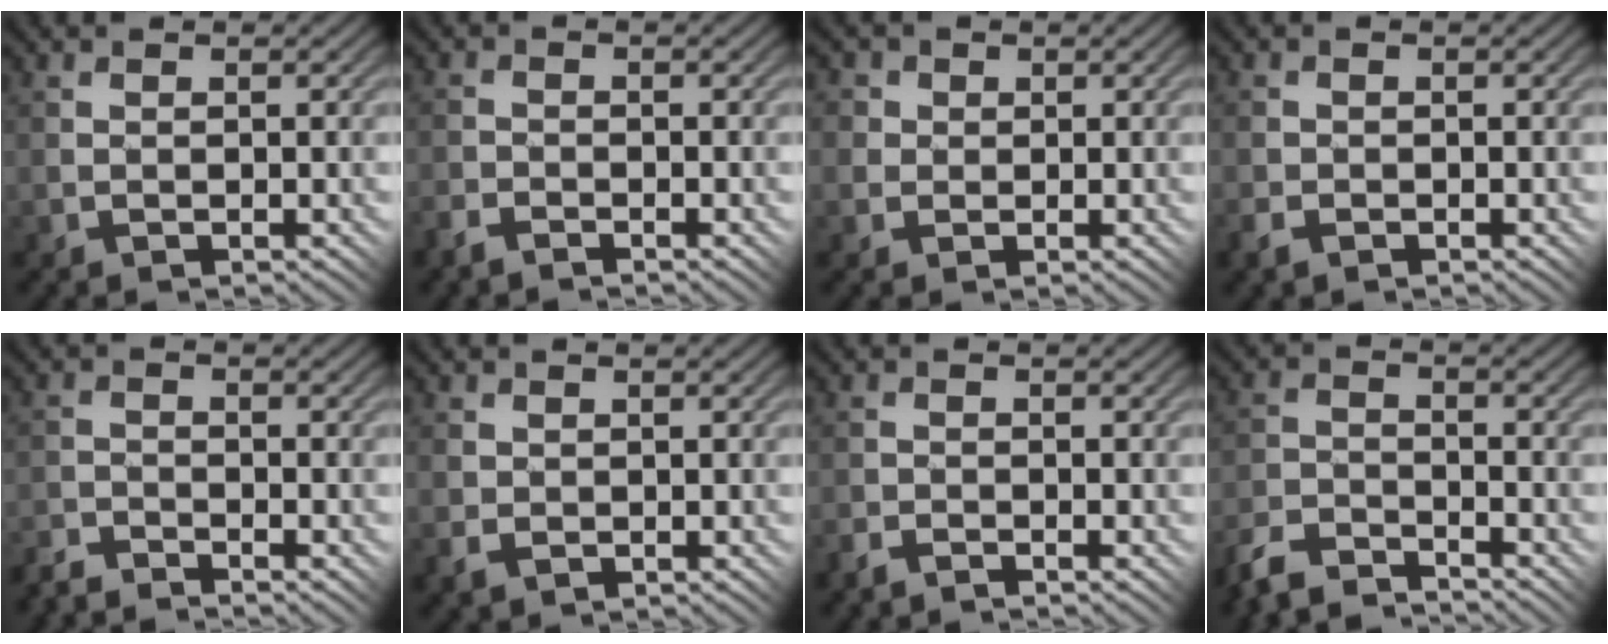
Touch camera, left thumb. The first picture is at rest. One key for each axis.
{"total": 2.3, "fx": -2.0, "fy": 0.9, "fz": 0.7, "tx": -0.020, "ty": 0.001, "tz": -0.049}
{"total": 4.5, "fx": 1.6, "fy": 4.0, "fz": 1.1, "tx": -0.032, "ty": 0.018, "tz": 0.012}
{"total": 2.0, "fx": -1.1, "fy": 1.6, "fz": 0.7, "tx": -0.020, "ty": -0.005, "tz": -0.029}
{"total": 3.4, "fx": -3.3, "fy": 0.4, "fz": 0.4, "tx": -0.007, "ty": 0.000, "tz": -0.073}
{"total": 1.8, "fx": -0.2, "fy": 1.6, "fz": 0.7, "tx": -0.020, "ty": -0.003, "tz": -0.005}
{"total": 2.0, "fx": -1.8, "fy": 0.6, "fz": 0.5, "tx": -0.015, "ty": 0.001, "tz": -0.044}
{"total": 5.9, "fx": -5.5, "fy": 1.4, "fz": 1.8, "tx": -0.041, "ty": -0.003, "tz": -0.123}